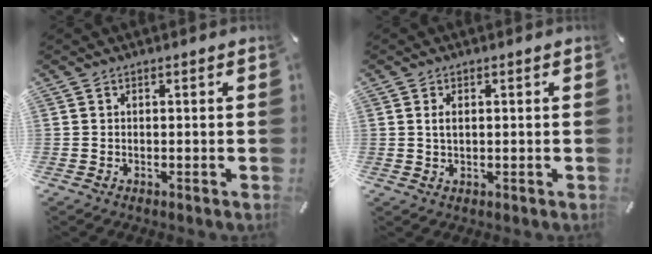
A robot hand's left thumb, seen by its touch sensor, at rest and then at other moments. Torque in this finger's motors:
{"motor_torque": [0.04, -0.04, 0.05, -0.06, 0.01]}